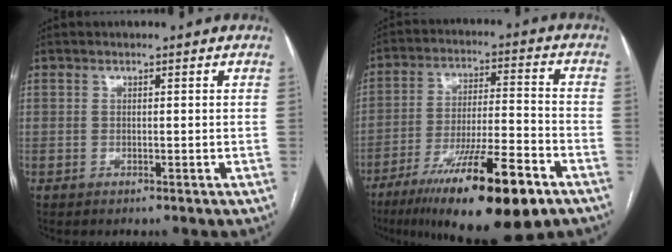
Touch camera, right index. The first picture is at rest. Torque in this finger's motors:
{"motor_torque": [1.70, -0.44, 1.05, 0.21]}